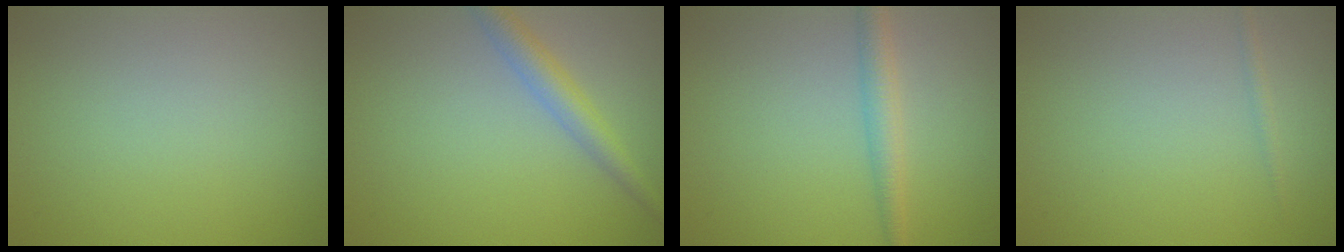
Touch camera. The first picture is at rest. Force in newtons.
{"total": 2.8, "press": 2.8, "slide": 0.1}
{"total": 2.3, "press": 2.3, "slide": 0.0}
{"total": 0.6, "press": 0.6, "slide": 0.0}